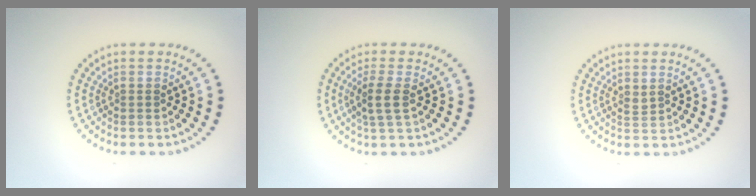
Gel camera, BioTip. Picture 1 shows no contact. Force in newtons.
{"total": 2.2, "press": 2.0, "slide": 0.9}
{"total": 0.6, "press": 0.5, "slide": 0.3}